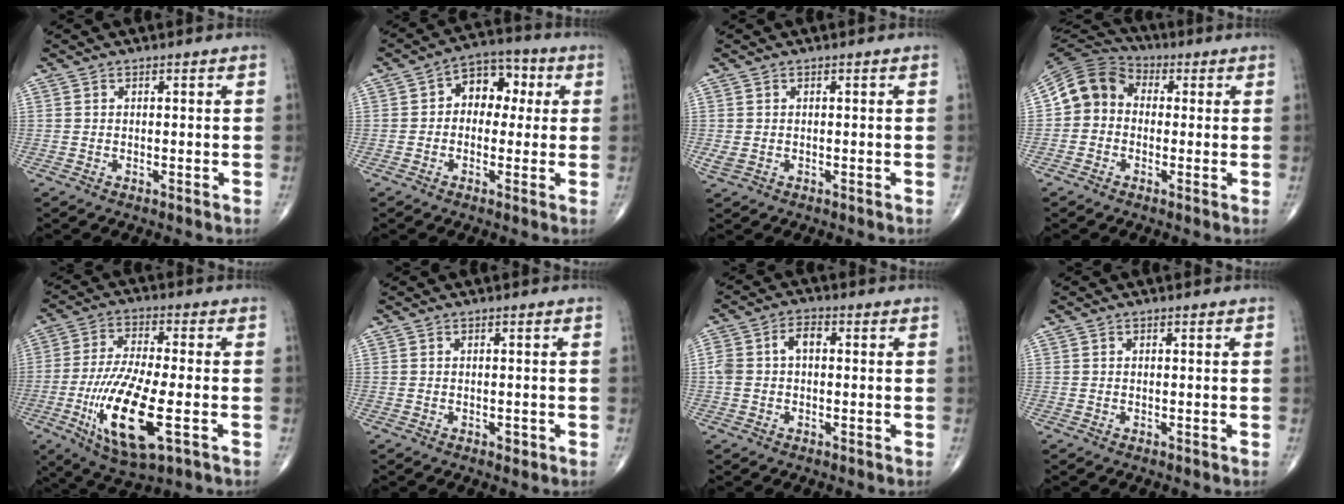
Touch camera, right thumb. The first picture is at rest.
{"total": 8.9, "force": [1.3, 6.5, 6.0], "torque": [-0.043, 0.027, 0.009]}
{"total": 1.7, "force": [-0.3, 1.3, 1.1], "torque": [-0.031, 0.001, -0.002]}
{"total": 9.3, "force": [-0.2, 8.0, 4.6], "torque": [-0.074, 0.029, -0.022]}
{"total": 16.9, "force": [-4.9, 5.1, 15.3], "torque": [-0.312, -0.002, -0.081]}
{"total": 1.2, "force": [-0.5, 0.7, 0.7], "torque": [-0.008, -0.001, -0.007]}
{"total": 5.5, "force": [0.3, 3.5, 4.2], "torque": [-0.090, 0.027, 0.004]}
{"total": 0.0}